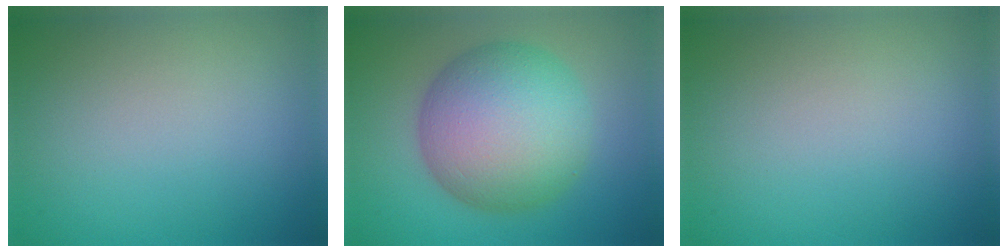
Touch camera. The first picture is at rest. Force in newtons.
{"total": 11.3, "press": 11.3, "slide": 0.4}
{"total": 0.0}